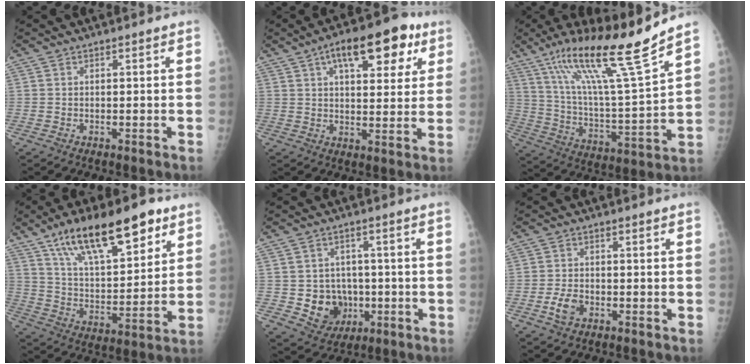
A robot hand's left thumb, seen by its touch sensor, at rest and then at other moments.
{"total": 15.1, "force": [7.3, 6.8, 11.4], "torque": [-0.125, -0.002, 0.102]}
{"total": 21.1, "force": [14.4, 0.9, 15.3], "torque": [-0.244, -0.066, 0.257]}
{"total": 21.0, "force": [12.4, 8.0, 14.9], "torque": [-0.215, -0.037, 0.217]}
{"total": 8.9, "force": [-1.5, 7.9, 3.7], "torque": [-0.020, 0.008, -0.010]}
{"total": 3.7, "force": [-1.5, 2.4, 2.4], "torque": [-0.046, 0.008, -0.028]}